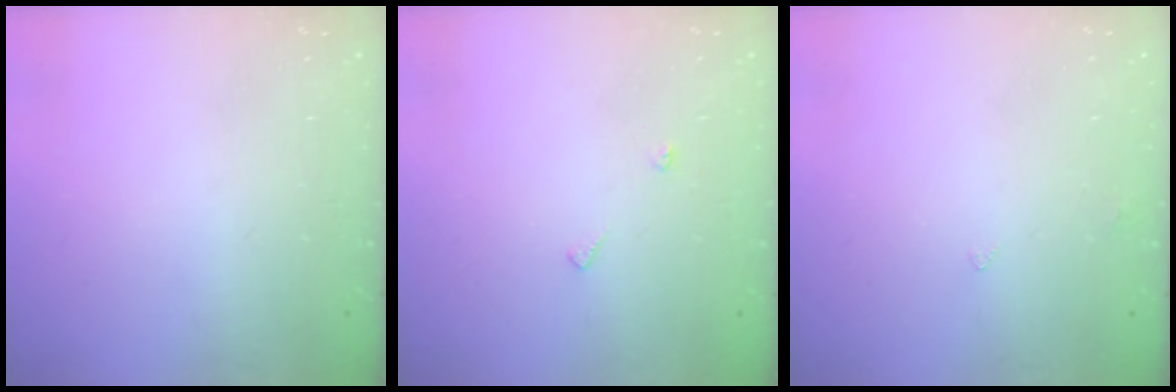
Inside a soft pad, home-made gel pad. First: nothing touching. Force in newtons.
{"total": 4.8, "press": 4.8, "slide": 0.3}
{"total": 2.7, "press": 2.6, "slide": 0.5}